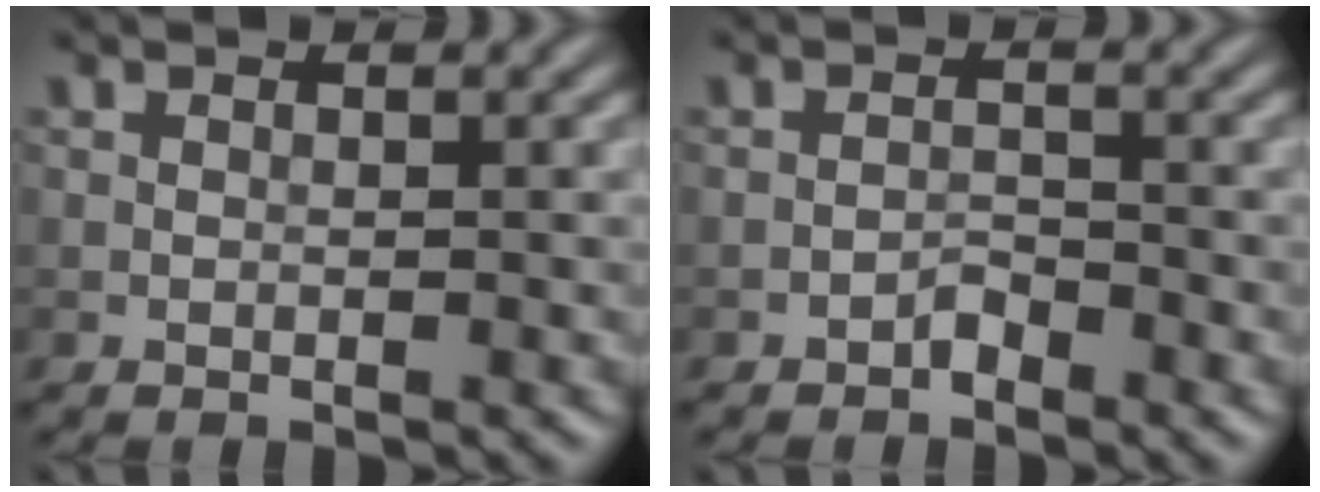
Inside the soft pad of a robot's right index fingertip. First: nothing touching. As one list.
[{"total": 1.1, "force": [-1.0, 0.5, 0.4], "torque": [-0.003, 0.005, -0.018]}]